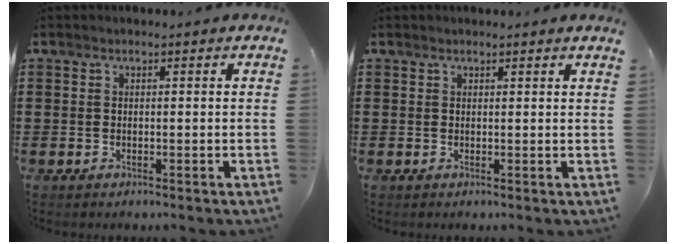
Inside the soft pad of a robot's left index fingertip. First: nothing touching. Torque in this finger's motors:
{"motor_torque": [-0.18, -0.89, 0.03, 0.01]}